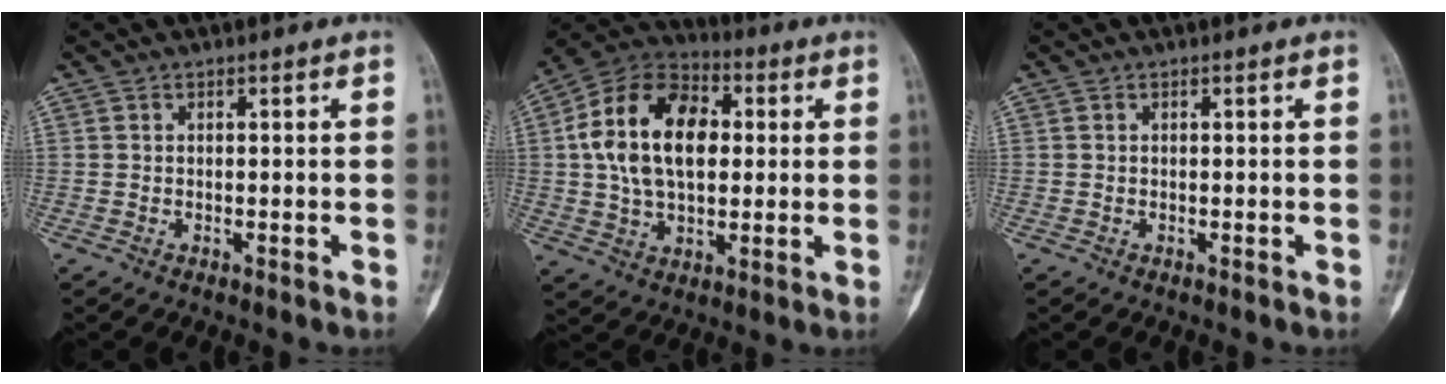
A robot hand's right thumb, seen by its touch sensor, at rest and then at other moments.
{"total": 18.9, "force": [2.7, 11.9, 14.4], "torque": [-0.236, 0.019, 0.042]}
{"total": 0.0}